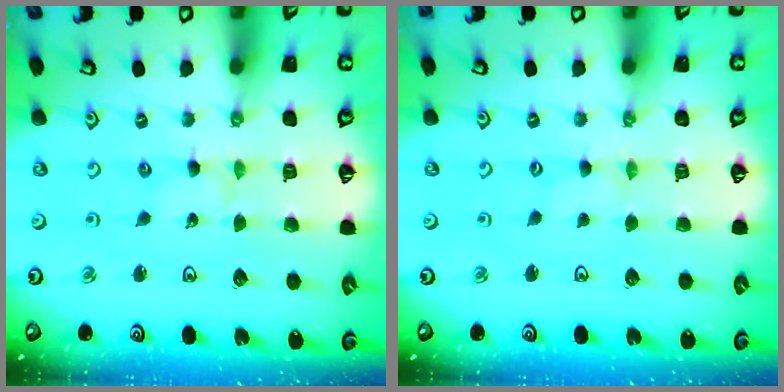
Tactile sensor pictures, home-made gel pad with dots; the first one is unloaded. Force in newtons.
{"total": 0.0}